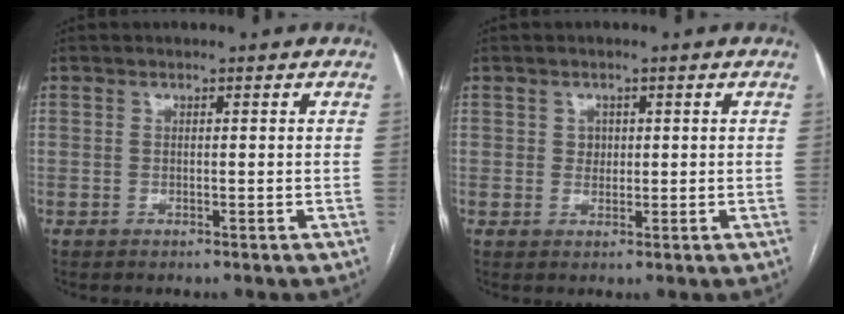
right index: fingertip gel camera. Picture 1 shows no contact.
{"total": 1.6, "force": [0.4, 1.4, 0.7], "torque": [-0.007, 0.000, 0.006]}